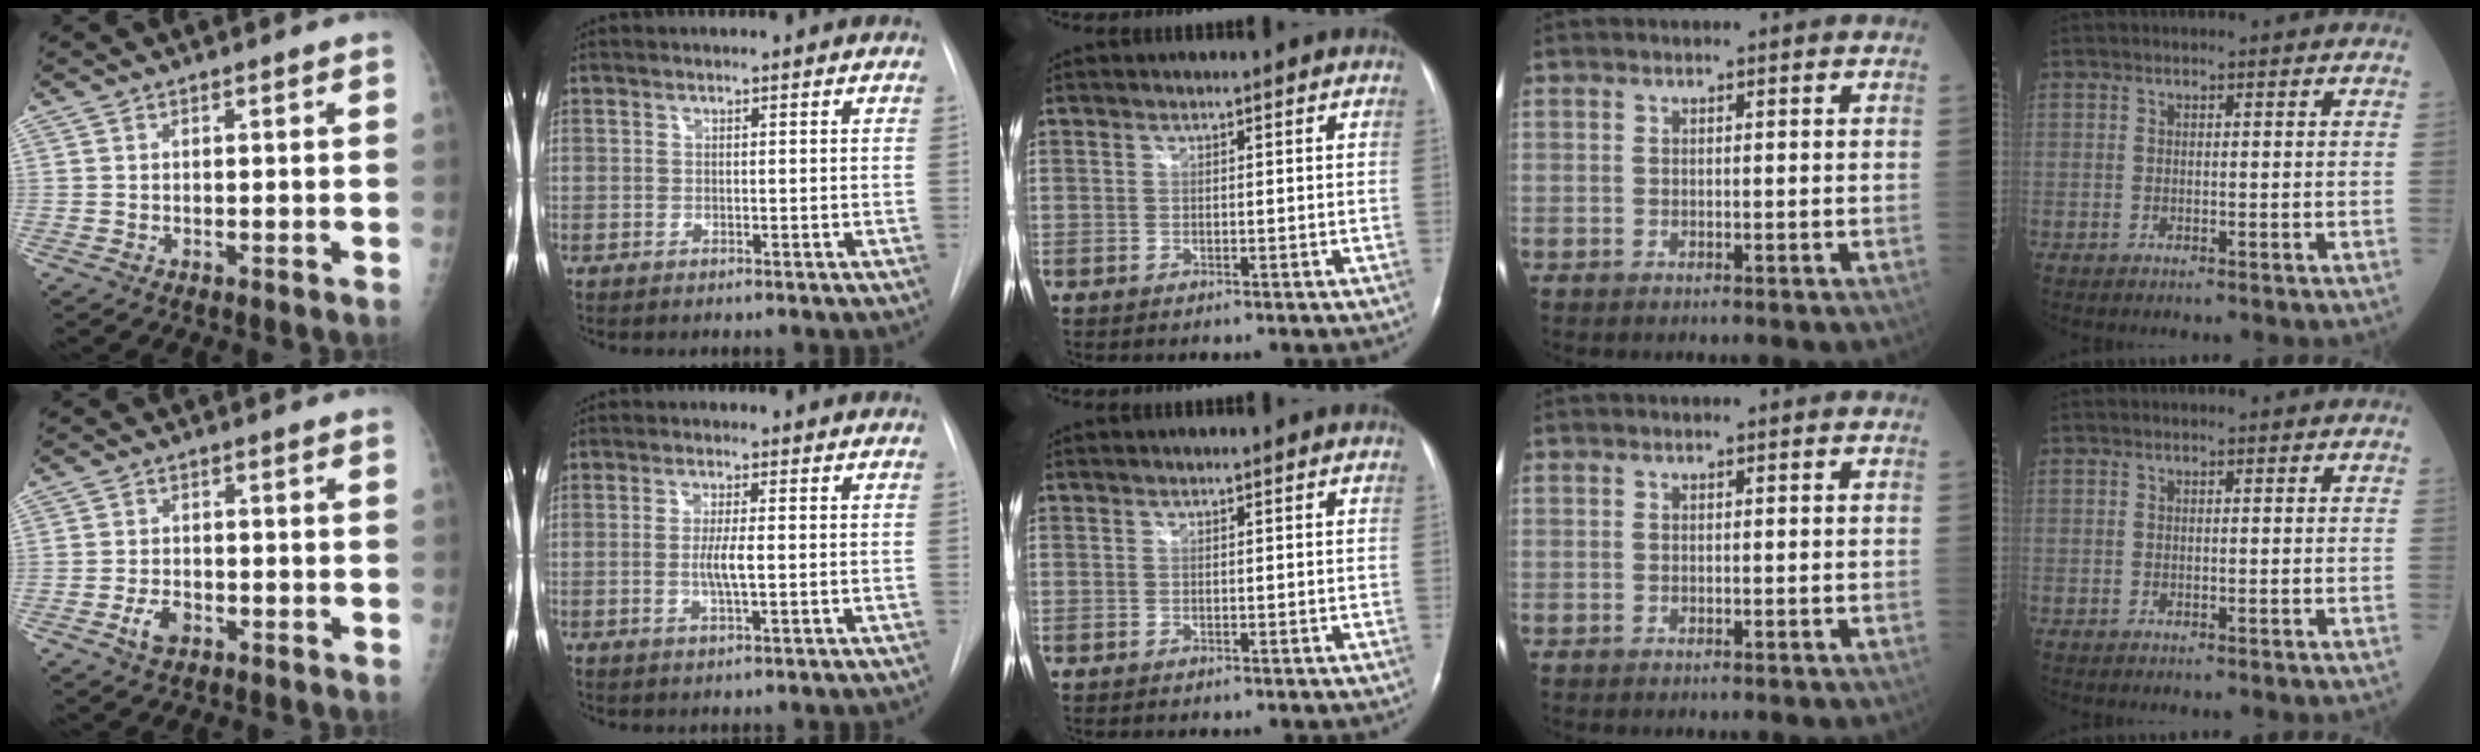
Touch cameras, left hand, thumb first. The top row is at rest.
{"thumb": {"total": 3.6, "force": [-1.8, 2.2, 2.3], "torque": [-0.038, 0.010, -0.031]}, "index": {"total": 3.5, "force": [-0.3, 0.3, 3.5], "torque": [-0.069, -0.005, -0.006]}}